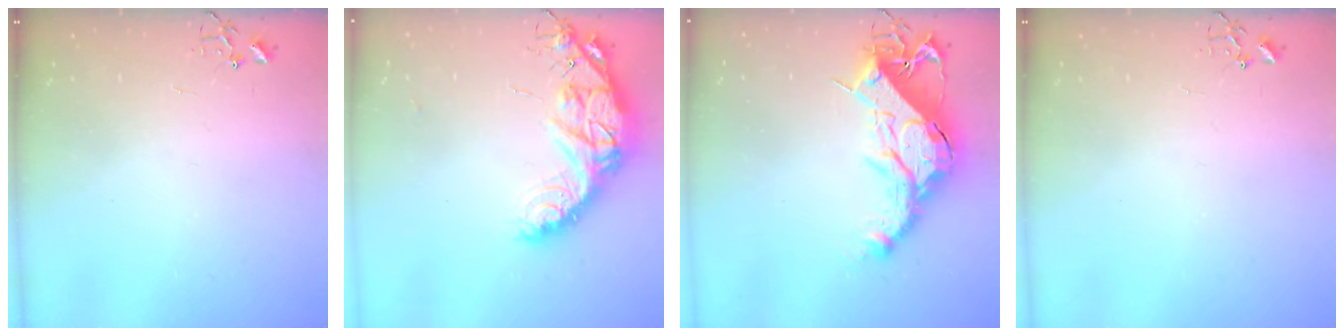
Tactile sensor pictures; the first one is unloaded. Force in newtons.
{"total": 17.5, "press": 17.4, "slide": 1.4}
{"total": 19.8, "press": 19.8, "slide": 1.2}
{"total": 0.0}